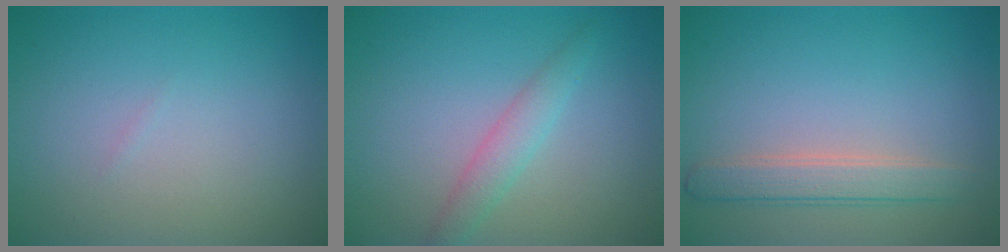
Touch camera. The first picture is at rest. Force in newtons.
{"total": 1.6, "press": 1.6, "slide": 0.1}
{"total": 2.6, "press": 2.6, "slide": 0.1}